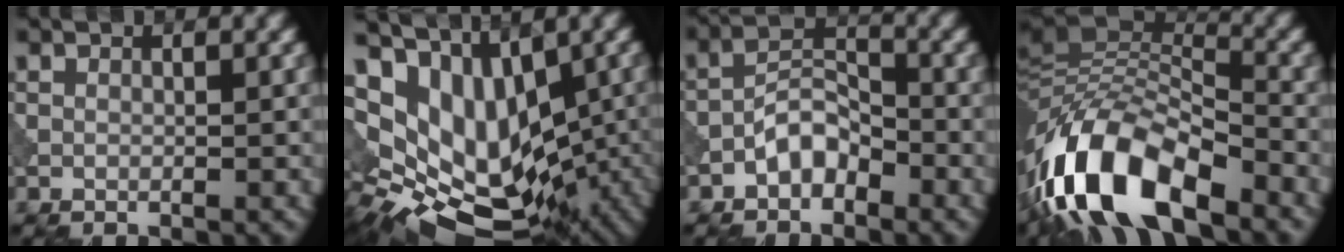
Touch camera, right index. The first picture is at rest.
{"total": 13.5, "force": [1.7, 8.5, 10.3], "torque": [-0.150, -0.008, 0.075]}
{"total": 3.4, "force": [-2.2, 1.8, 2.0], "torque": [-0.029, 0.015, -0.043]}
{"total": 13.6, "force": [-7.0, 5.5, 10.2], "torque": [-0.192, 0.009, -0.134]}